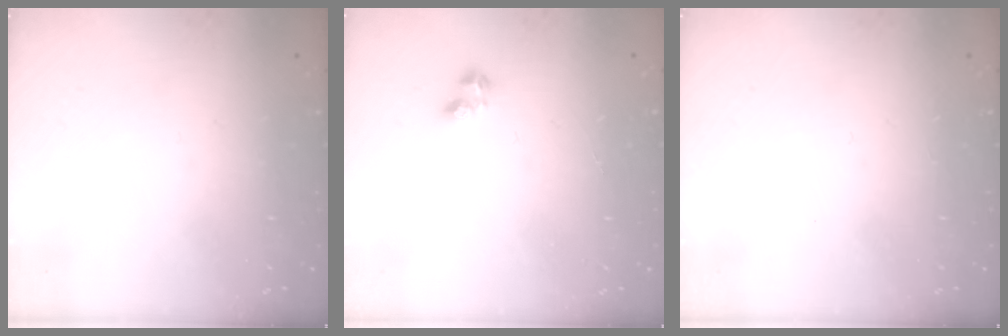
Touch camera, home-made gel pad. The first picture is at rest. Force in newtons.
{"total": 2.5, "press": 2.3, "slide": 0.9}
{"total": 0.0}